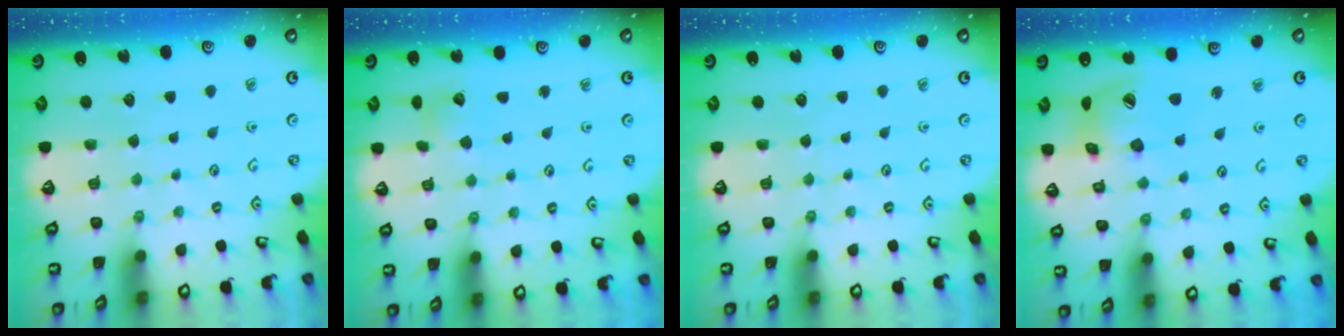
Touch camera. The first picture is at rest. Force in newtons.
{"total": 3.5, "press": 3.5, "slide": 0.3}
{"total": 0.0}
{"total": 15.9, "press": 15.8, "slide": 2.3}